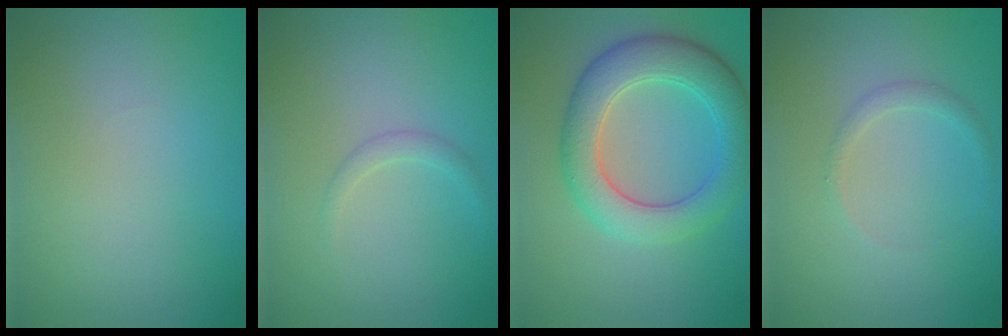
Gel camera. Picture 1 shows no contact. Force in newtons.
{"total": 0.9, "press": 0.9, "slide": 0.0}
{"total": 5.8, "press": 5.8, "slide": 0.3}
{"total": 1.0, "press": 1.0, "slide": 0.0}